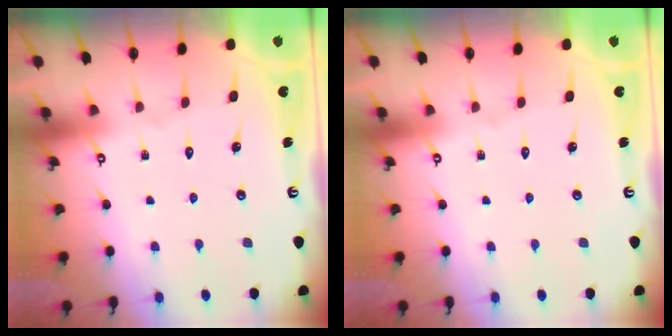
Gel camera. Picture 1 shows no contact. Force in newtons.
{"total": 0.0}